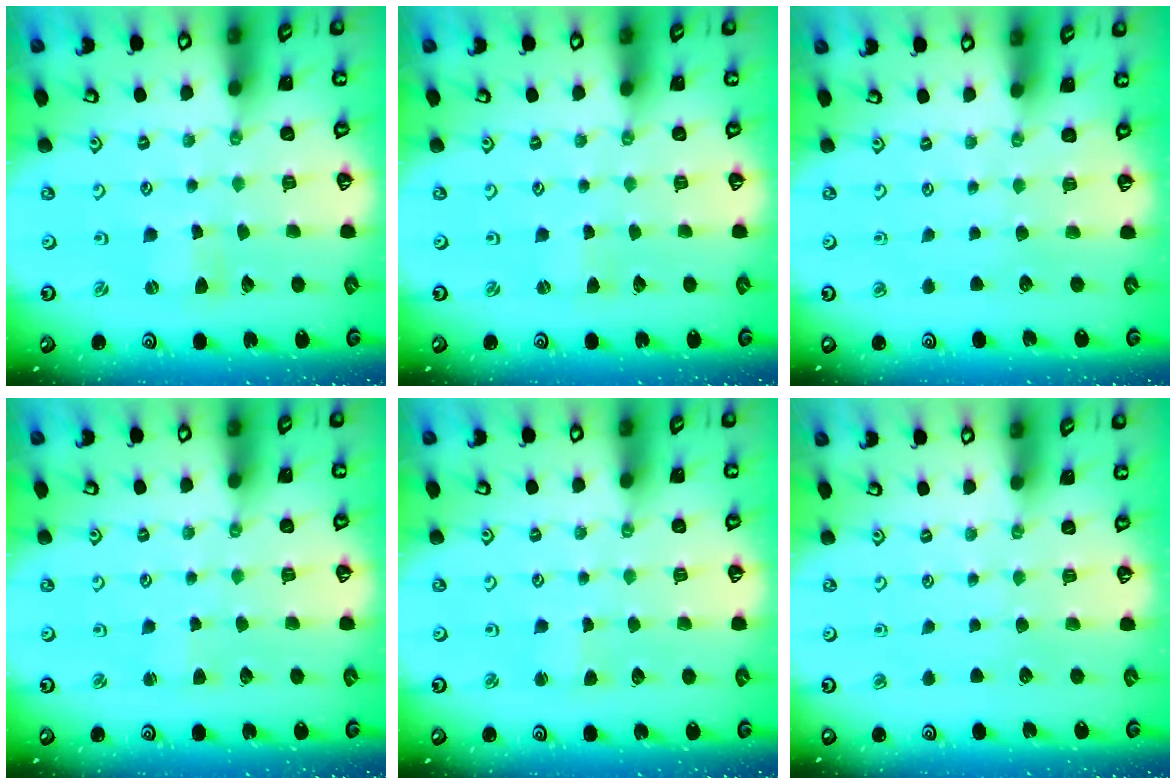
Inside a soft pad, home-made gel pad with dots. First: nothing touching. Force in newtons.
{"total": 1.3, "press": 1.2, "slide": 0.2}
{"total": 0.0}
{"total": 2.2, "press": 2.2, "slide": 0.3}
{"total": 1.2, "press": 1.2, "slide": 0.2}
{"total": 0.0}